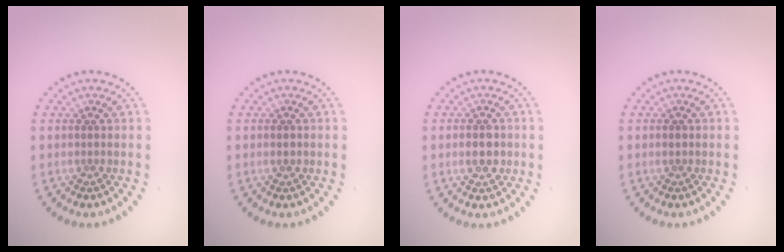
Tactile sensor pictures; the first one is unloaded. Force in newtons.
{"total": 1.0, "press": 1.0, "slide": 0.0}
{"total": 2.1, "press": 2.1, "slide": 0.3}
{"total": 0.6, "press": 0.6, "slide": 0.1}